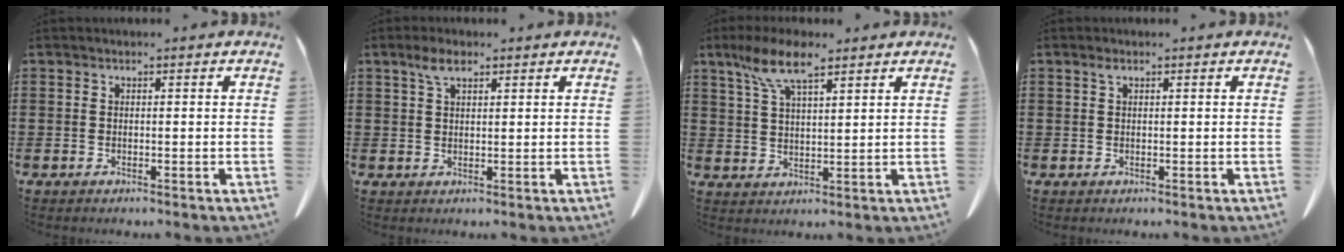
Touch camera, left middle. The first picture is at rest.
{"total": 3.4, "force": [2.0, 1.3, 2.4], "torque": [-0.053, 0.005, 0.036]}
{"total": 8.1, "force": [5.4, 2.1, 5.6], "torque": [-0.124, -0.002, 0.098]}
{"total": 0.8, "force": [0.4, 0.2, 0.6], "torque": [-0.015, 0.001, 0.009]}